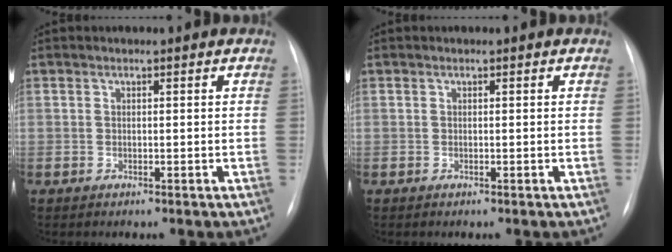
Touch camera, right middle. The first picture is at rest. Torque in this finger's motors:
{"motor_torque": [-0.25, -0.01, -0.01, 0.00]}